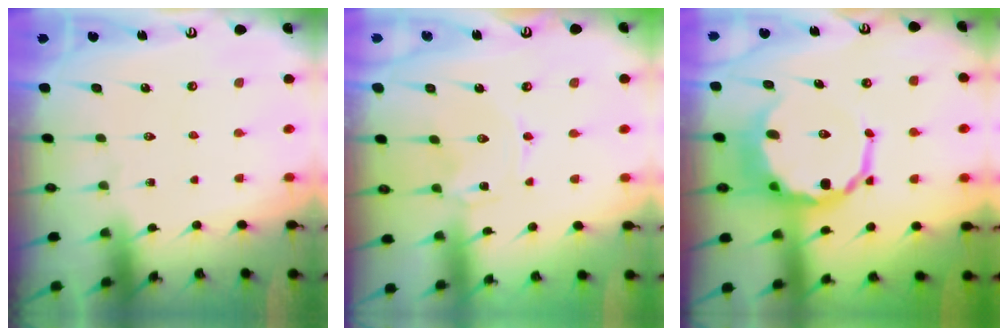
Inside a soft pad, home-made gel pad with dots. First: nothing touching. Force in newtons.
{"total": 0.0}
{"total": 11.4, "press": 11.1, "slide": 2.8}